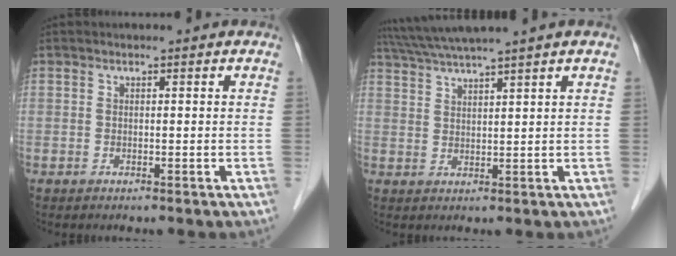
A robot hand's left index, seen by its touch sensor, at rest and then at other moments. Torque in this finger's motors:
{"motor_torque": [0.67, -1.45, 0.86, 0.20]}